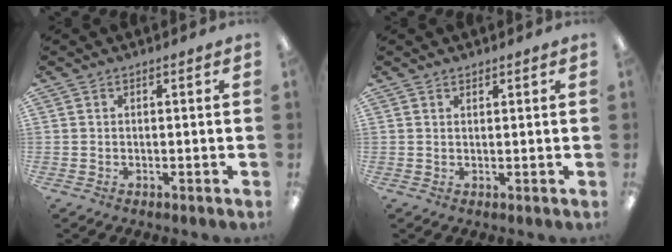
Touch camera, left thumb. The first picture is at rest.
{"total": 1.0, "force": [1.0, 0.3, 0.0], "torque": [-0.001, -0.001, 0.018]}